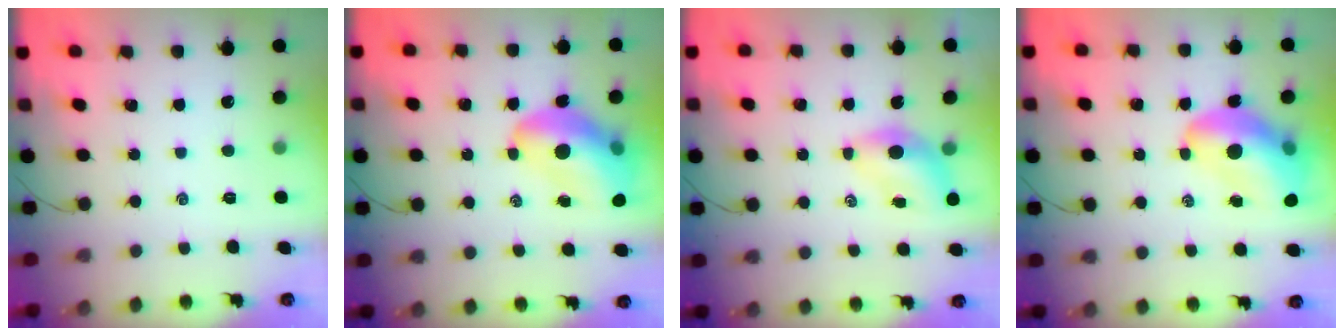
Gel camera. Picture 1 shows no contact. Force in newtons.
{"total": 14.5, "press": 13.8, "slide": 4.3}
{"total": 5.5, "press": 5.3, "slide": 1.4}
{"total": 14.5, "press": 13.8, "slide": 4.3}